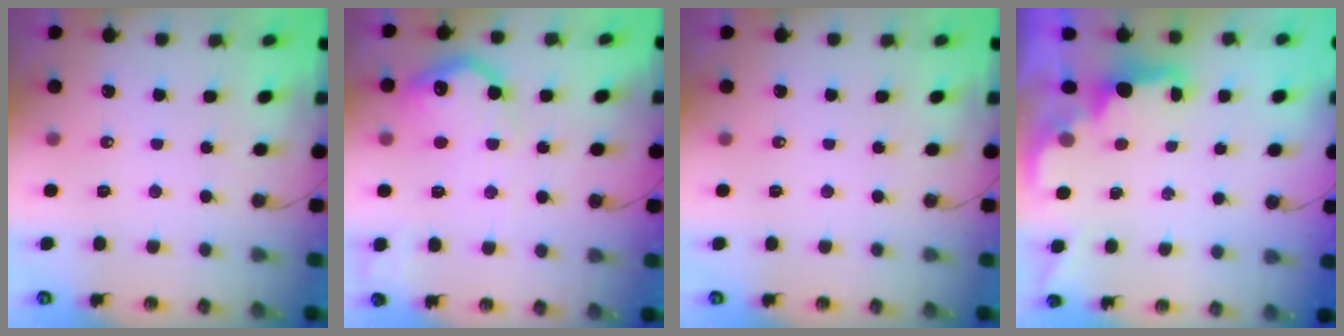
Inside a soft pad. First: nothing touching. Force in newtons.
{"total": 16.9, "press": 16.9, "slide": 1.2}
{"total": 0.0}
{"total": 2.4, "press": 2.2, "slide": 0.8}